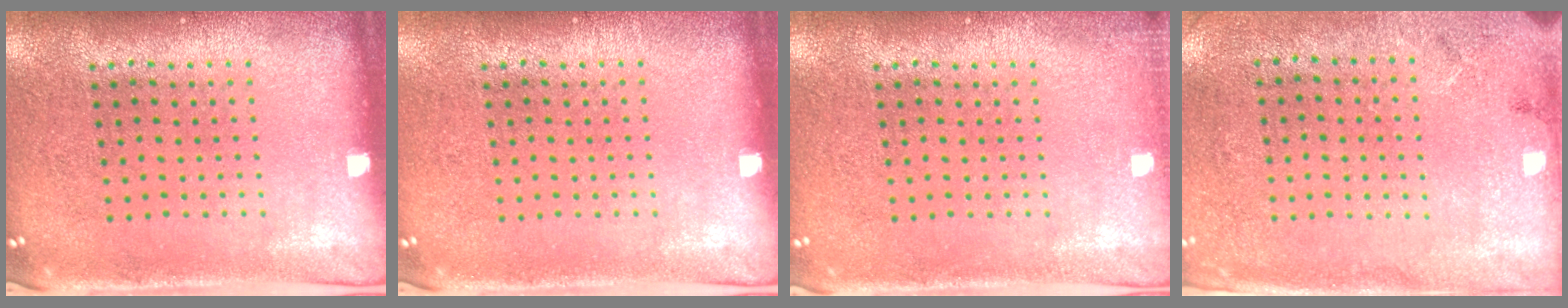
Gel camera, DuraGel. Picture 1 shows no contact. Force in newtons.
{"total": 0.0}
{"total": 1.0, "press": 1.0, "slide": 0.3}
{"total": 2.7, "press": 2.2, "slide": 1.7}